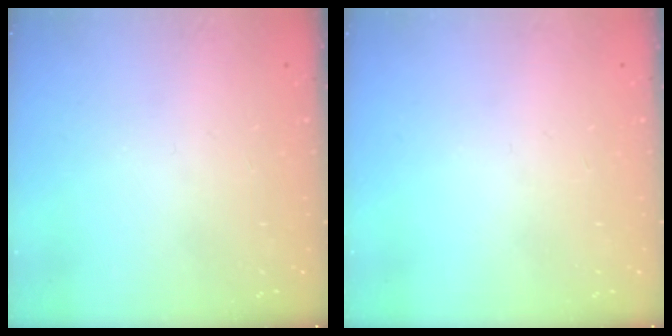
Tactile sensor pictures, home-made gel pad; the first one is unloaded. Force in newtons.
{"total": 0.0}